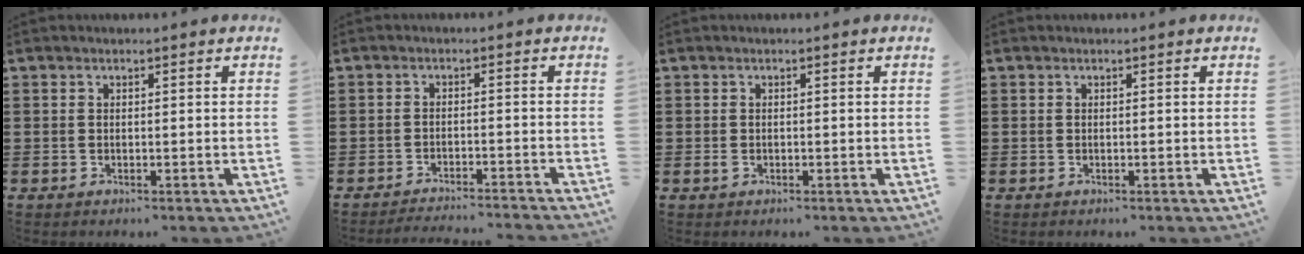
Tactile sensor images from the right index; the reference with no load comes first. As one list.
[{"total": 2.7, "force": [-2.6, -0.3, 0.0], "torque": [-0.004, 0.000, -0.056]}, {"total": 0.6, "force": [-0.1, 0.4, 0.5], "torque": [-0.018, -0.004, -0.003]}, {"total": 0.0}]